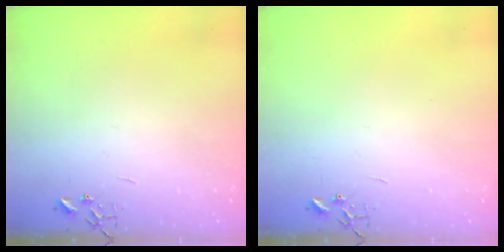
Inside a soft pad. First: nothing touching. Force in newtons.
{"total": 0.0}